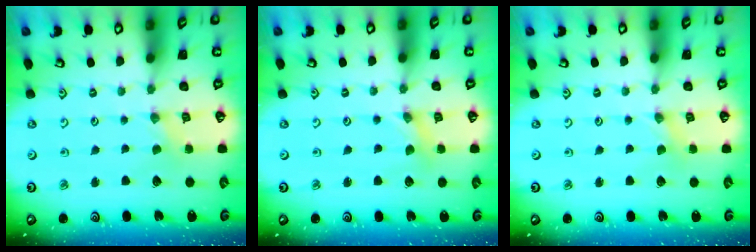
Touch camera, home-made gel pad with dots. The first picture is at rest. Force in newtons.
{"total": 1.0, "press": 1.0, "slide": 0.2}
{"total": 0.0}